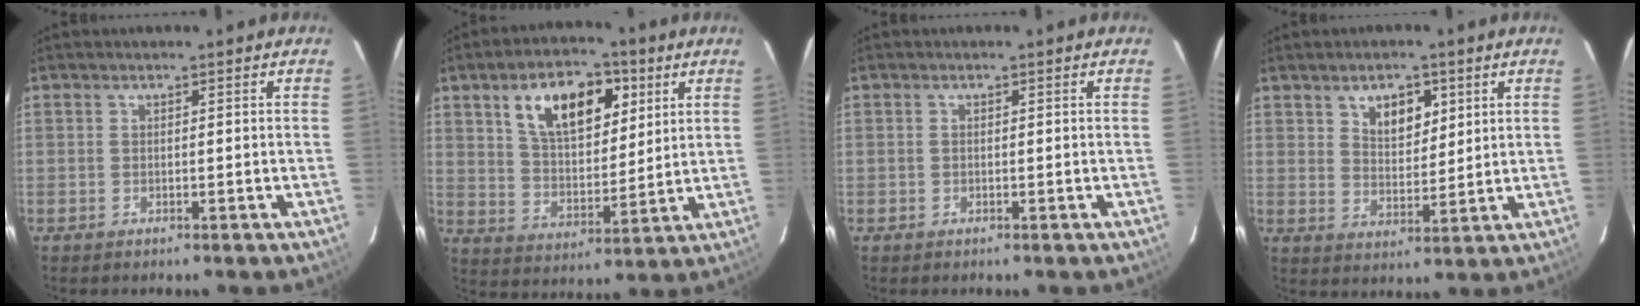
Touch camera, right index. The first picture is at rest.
{"total": 14.6, "force": [6.8, 7.5, 10.5], "torque": [-0.168, 0.018, 0.120]}
{"total": 0.0}
{"total": 6.2, "force": [3.3, 3.6, 3.8], "torque": [-0.053, 0.004, 0.060]}